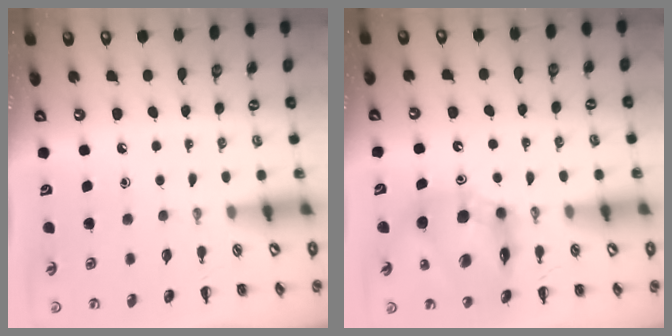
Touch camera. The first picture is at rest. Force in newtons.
{"total": 11.7, "press": 11.1, "slide": 3.5}